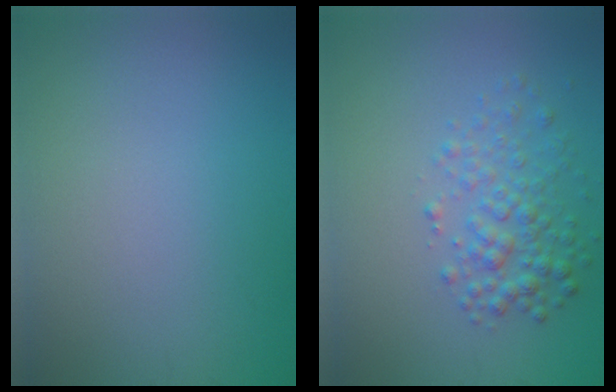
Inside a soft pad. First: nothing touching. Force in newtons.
{"total": 3.2, "press": 3.2, "slide": 0.1}